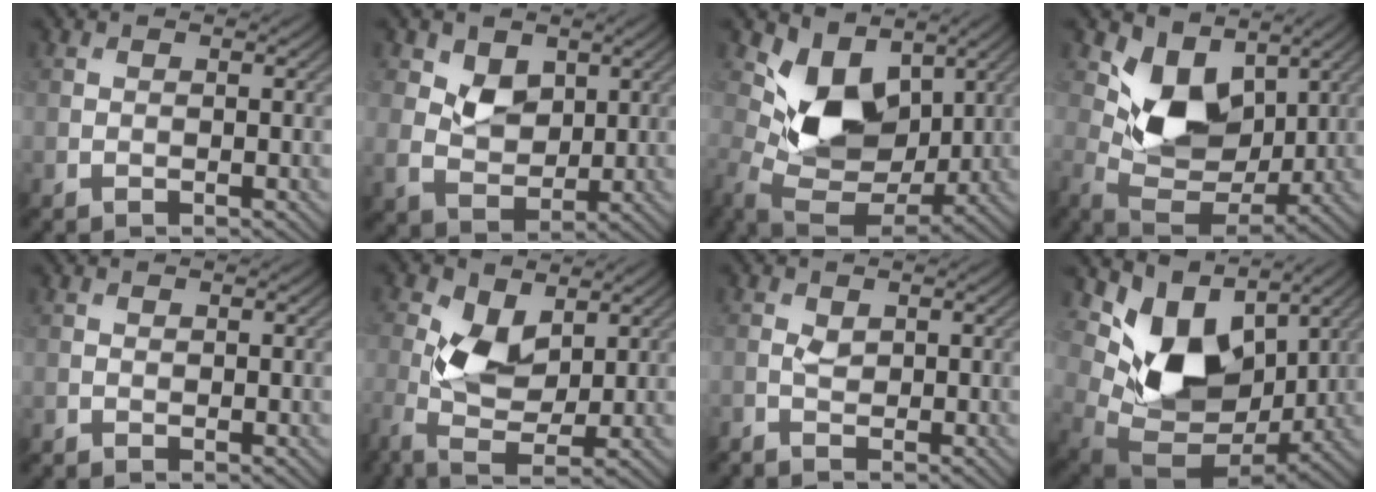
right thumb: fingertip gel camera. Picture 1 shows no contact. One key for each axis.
{"total": 4.9, "fx": 2.0, "fy": 3.6, "fz": 2.7, "tx": -0.061, "ty": -0.009, "tz": 0.030}
{"total": 9.5, "fx": 2.8, "fy": 6.6, "fz": 6.2, "tx": -0.141, "ty": -0.027, "tz": 0.051}
{"total": 8.4, "fx": 3.4, "fy": 5.4, "fz": 5.5, "tx": -0.111, "ty": -0.019, "tz": 0.059}
{"total": 0.0}
{"total": 8.3, "fx": 0.9, "fy": 4.5, "fz": 6.9, "tx": -0.169, "ty": 0.005, "tz": 0.009}
{"total": 1.0, "fx": -0.5, "fy": 0.4, "fz": 0.7, "tx": -0.024, "ty": 0.002, "tz": -0.017}
{"total": 12.4, "fx": 4.5, "fy": 7.9, "fz": 8.4, "tx": -0.163, "ty": -0.011, "tz": 0.087}